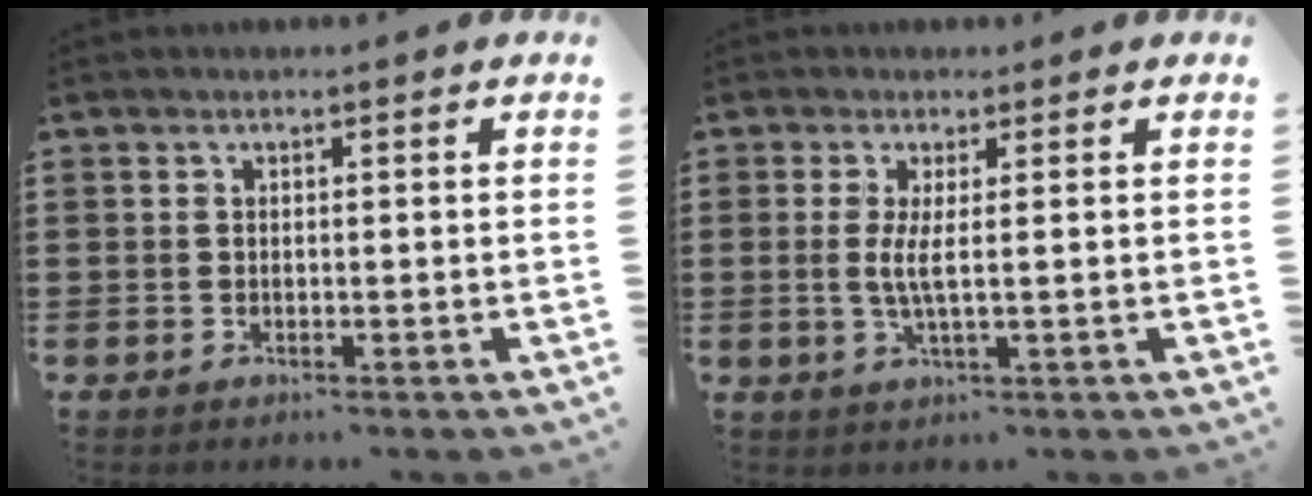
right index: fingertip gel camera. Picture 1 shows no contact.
{"total": 3.4, "force": [0.2, -0.2, 3.4], "torque": [-0.072, -0.013, 0.002]}